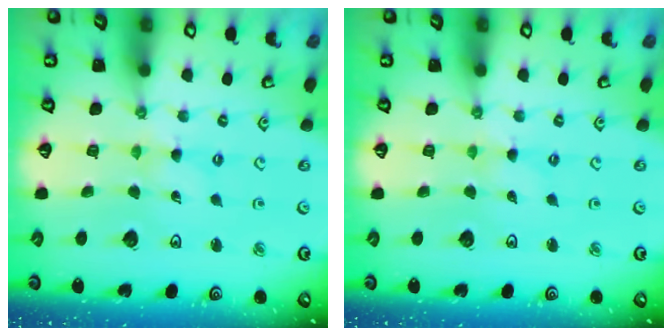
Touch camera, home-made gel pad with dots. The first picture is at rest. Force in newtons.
{"total": 0.0}